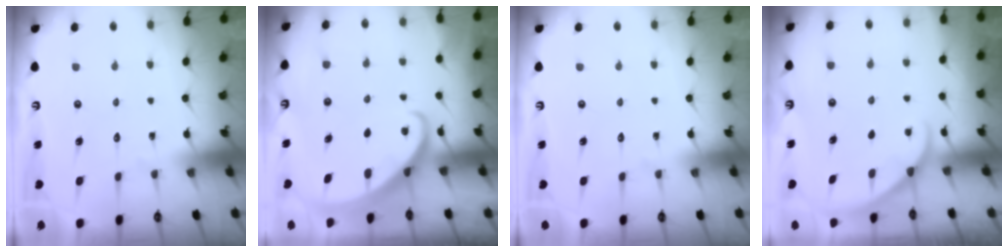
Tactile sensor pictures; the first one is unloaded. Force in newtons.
{"total": 2.1, "press": 2.0, "slide": 0.3}
{"total": 0.0}
{"total": 1.7, "press": 1.7, "slide": 0.2}